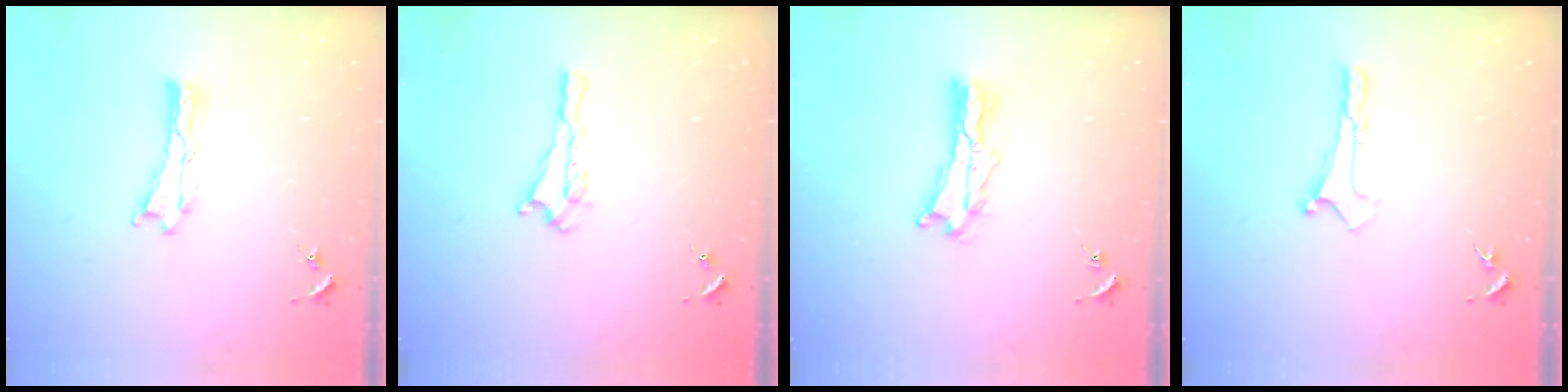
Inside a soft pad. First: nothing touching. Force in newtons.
{"total": 1.5, "press": 1.4, "slide": 0.2}
{"total": 2.1, "press": 2.1, "slide": 0.3}
{"total": 0.0}